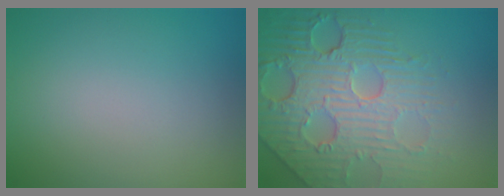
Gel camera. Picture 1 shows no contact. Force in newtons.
{"total": 8.2, "press": 6.0, "slide": 5.6}